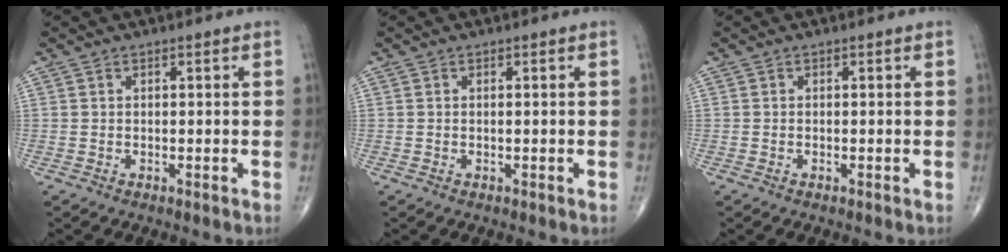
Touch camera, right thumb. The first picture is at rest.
{"total": 0.0}
{"total": 0.0}